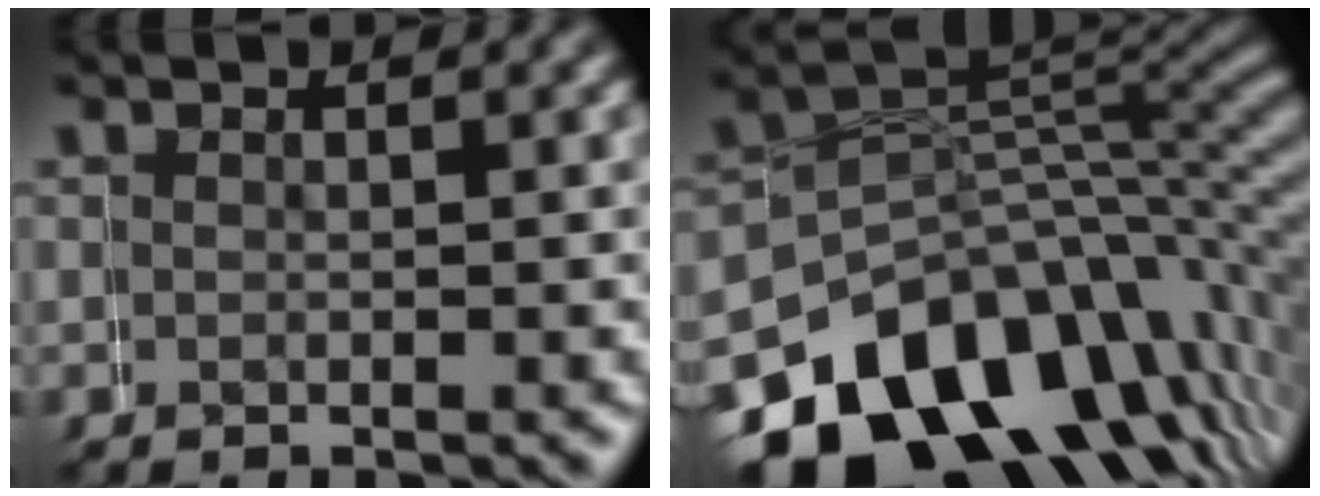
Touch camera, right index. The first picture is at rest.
{"total": 17.1, "force": [-8.1, 11.5, 9.8], "torque": [-0.144, -0.040, -0.112]}